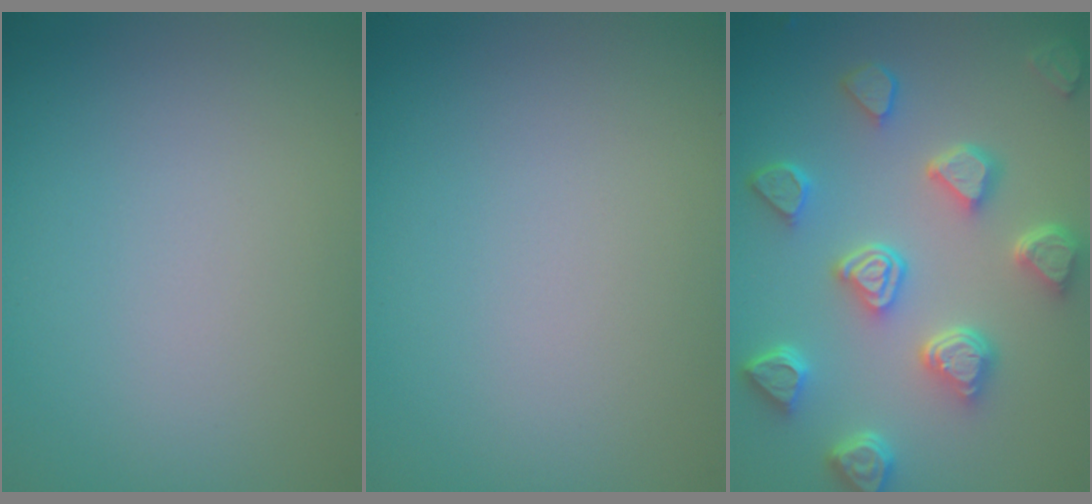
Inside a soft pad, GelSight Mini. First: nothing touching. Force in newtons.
{"total": 0.0}
{"total": 6.6, "press": 5.3, "slide": 3.8}